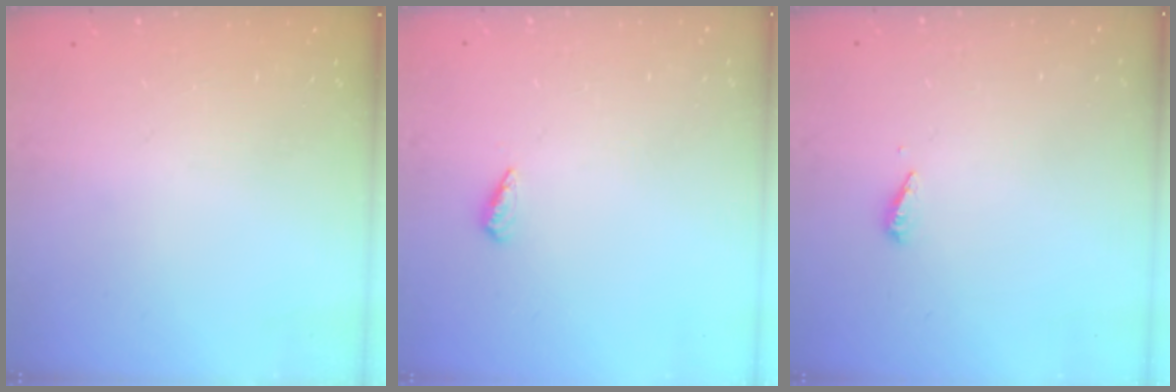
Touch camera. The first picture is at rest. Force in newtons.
{"total": 3.6, "press": 3.4, "slide": 1.2}
{"total": 2.8, "press": 2.8, "slide": 0.2}